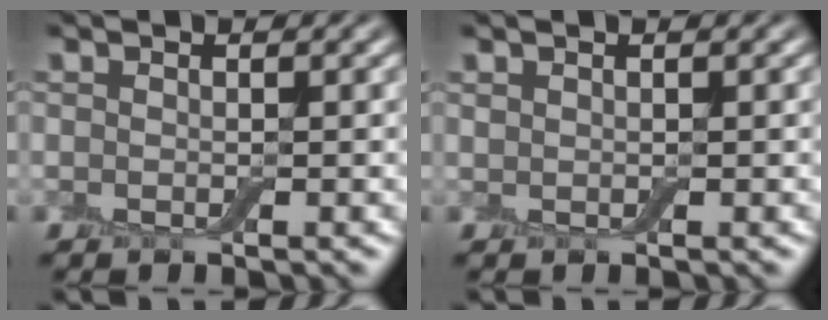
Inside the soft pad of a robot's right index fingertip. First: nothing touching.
{"total": 0.0}